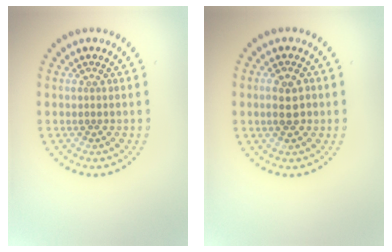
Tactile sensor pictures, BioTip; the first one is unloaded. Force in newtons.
{"total": 2.6, "press": 2.6, "slide": 0.2}